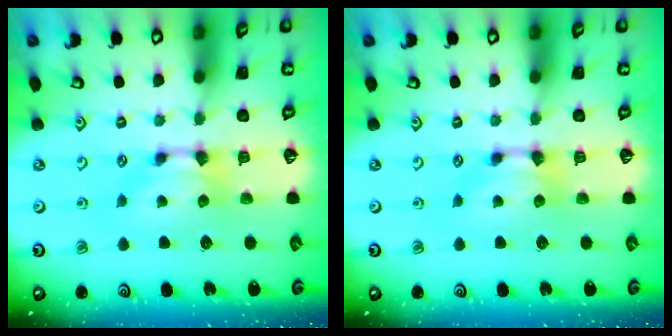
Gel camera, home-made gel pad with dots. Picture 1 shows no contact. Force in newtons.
{"total": 0.0}